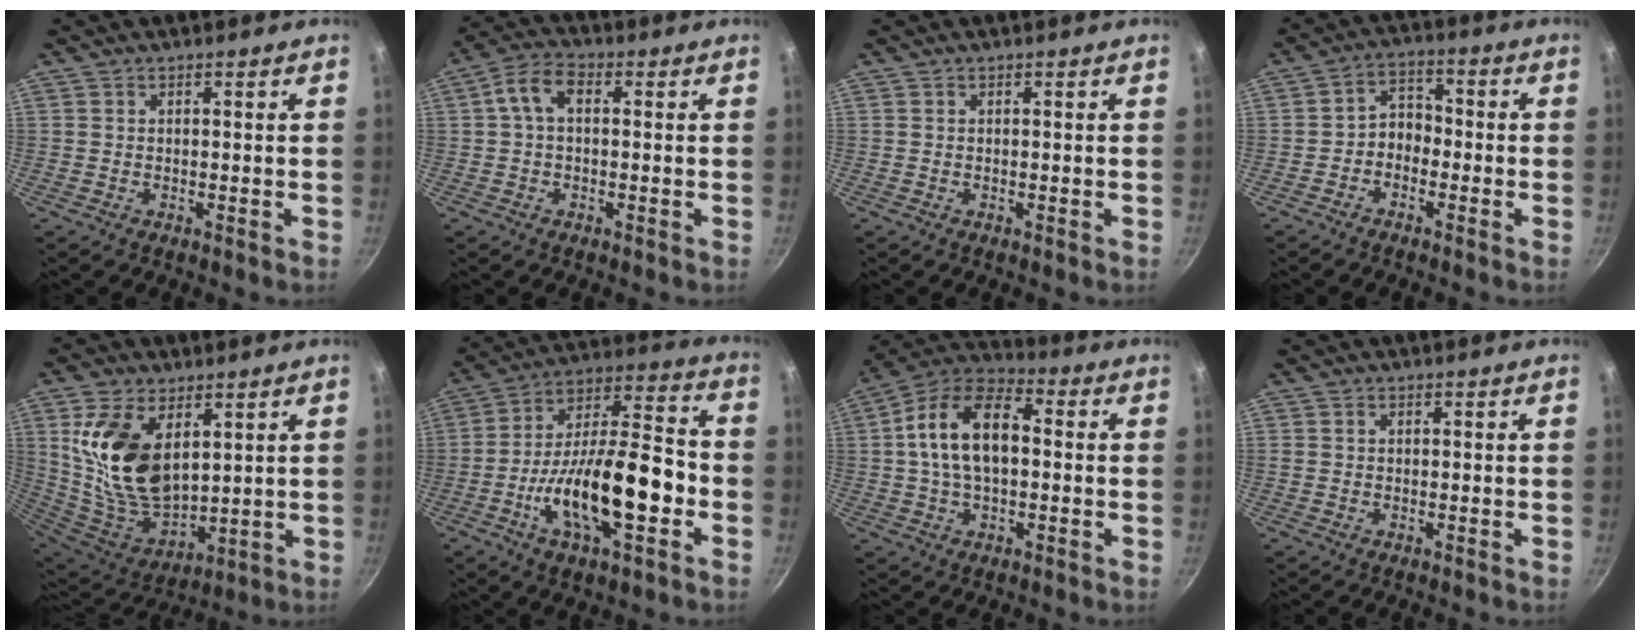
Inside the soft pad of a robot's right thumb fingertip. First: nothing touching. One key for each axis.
{"total": 6.1, "fx": 0.7, "fy": 3.8, "fz": 4.8, "tx": -0.096, "ty": 0.024, "tz": 0.005}
{"total": 0.0}
{"total": 4.8, "fx": -1.8, "fy": 3.6, "fz": 2.6, "tx": -0.022, "ty": 0.034, "tz": -0.041}
{"total": 18.4, "fx": 5.6, "fy": 10.9, "fz": 13.7, "tx": -0.247, "ty": -0.048, "tz": 0.124}
{"total": 20.9, "fx": -5.9, "fy": 8.5, "fz": 18.2, "tx": -0.290, "ty": 0.048, "tz": -0.105}
{"total": 14.9, "fx": 1.1, "fy": 8.7, "fz": 12.1, "tx": -0.198, "ty": 0.035, "tz": 0.003}
{"total": 0.6, "fx": 0.1, "fy": 0.5, "fz": 0.3, "tx": -0.004, "ty": 0.004, "tz": 0.002}